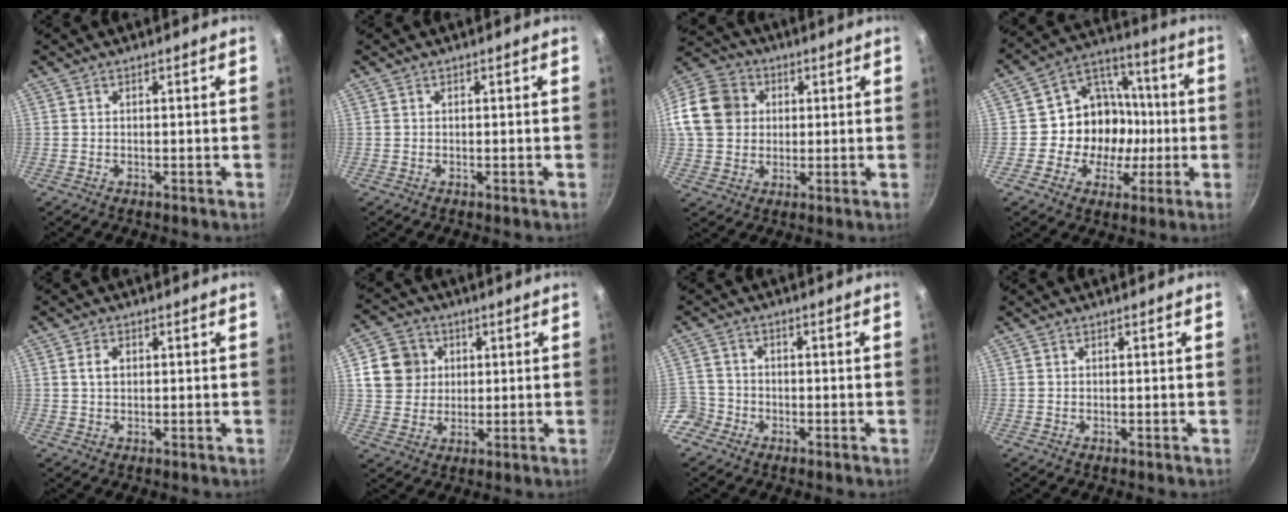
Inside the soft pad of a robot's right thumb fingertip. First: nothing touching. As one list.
[{"total": 0.0}, {"total": 14.3, "force": [2.2, 12.2, 7.1], "torque": [-0.119, 0.022, 0.027]}, {"total": 14.9, "force": [-1.5, 13.0, 7.2], "torque": [-0.072, 0.038, -0.031]}, {"total": 2.5, "force": [0.7, 1.7, 1.7], "torque": [-0.024, 0.003, 0.013]}, {"total": 9.0, "force": [2.4, 8.2, 3.0], "torque": [-0.022, 0.006, 0.038]}, {"total": 5.2, "force": [-2.8, 4.3, 0.7], "torque": [0.002, 0.038, -0.056]}, {"total": 0.0}]